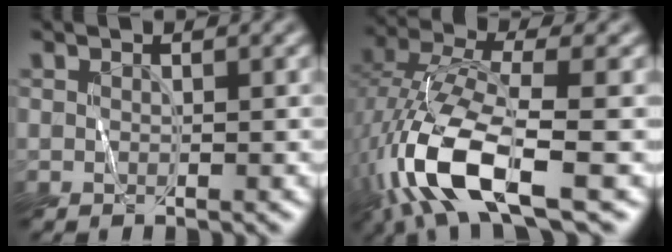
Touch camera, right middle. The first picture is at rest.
{"total": 9.9, "force": [-4.8, 2.8, 8.2], "torque": [-0.181, 0.006, -0.101]}